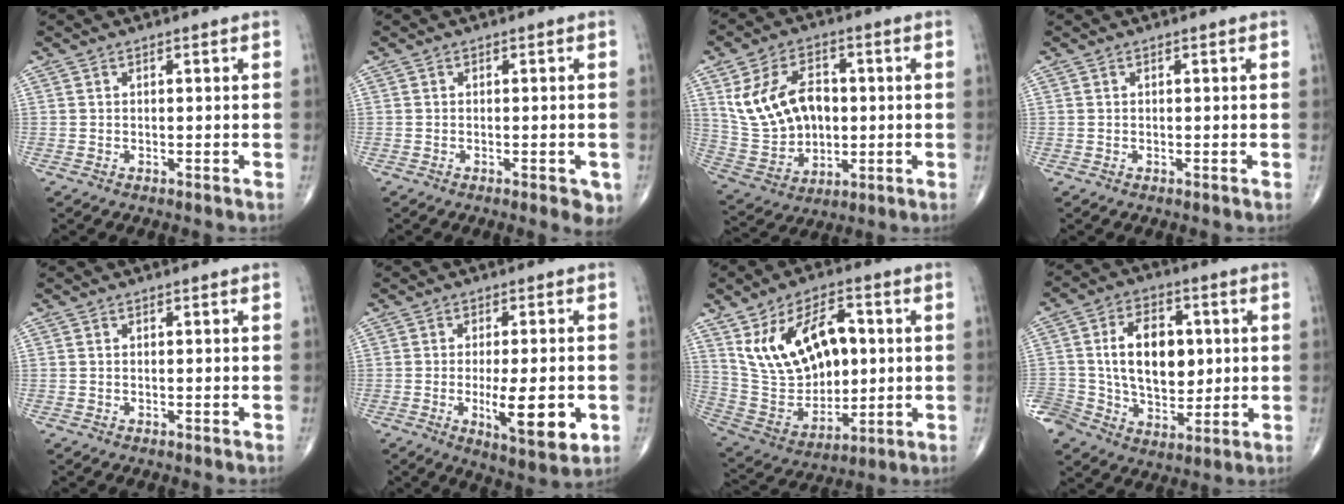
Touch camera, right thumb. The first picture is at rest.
{"total": 3.9, "force": [-1.6, 1.3, 3.3], "torque": [-0.031, -0.006, -0.016]}
{"total": 15.3, "force": [2.5, 10.8, 10.5], "torque": [-0.163, 0.007, 0.060]}
{"total": 0.0}
{"total": 0.0}
{"total": 11.1, "force": [-2.4, 3.4, 10.3], "torque": [-0.152, -0.019, -0.031]}
{"total": 19.5, "force": [4.6, 12.2, 14.5], "torque": [-0.221, 0.002, 0.100]}
{"total": 18.4, "force": [0.7, 12.9, 13.1], "torque": [-0.221, 0.017, 0.024]}